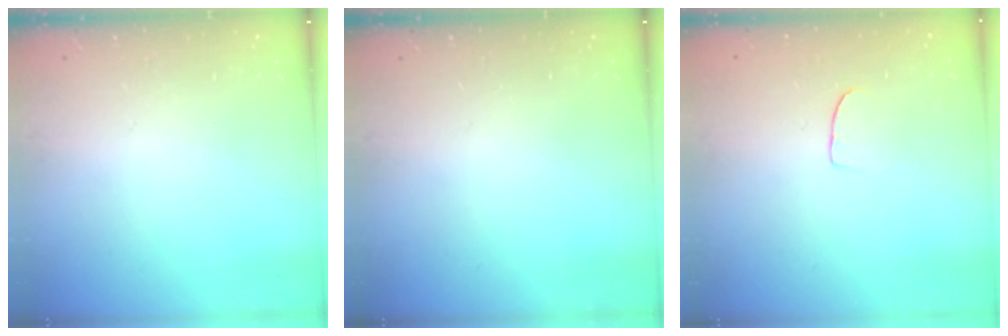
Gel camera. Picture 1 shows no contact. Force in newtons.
{"total": 0.0}
{"total": 5.4, "press": 5.3, "slide": 0.4}